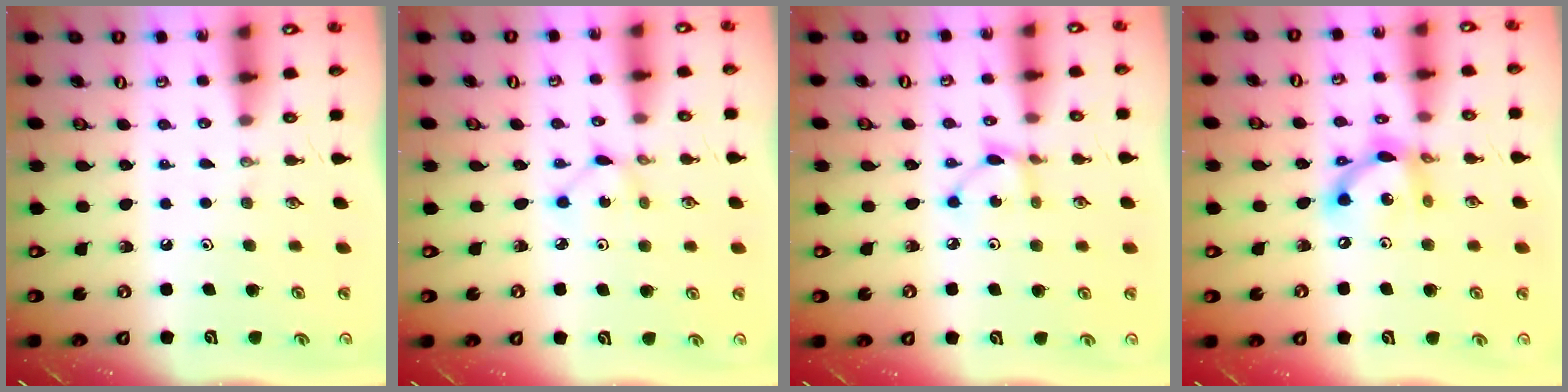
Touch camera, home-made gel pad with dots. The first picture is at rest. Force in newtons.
{"total": 1.3, "press": 1.3, "slide": 0.1}
{"total": 2.9, "press": 2.9, "slide": 0.1}
{"total": 13.0, "press": 13.0, "slide": 0.6}